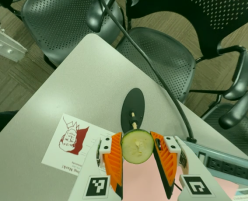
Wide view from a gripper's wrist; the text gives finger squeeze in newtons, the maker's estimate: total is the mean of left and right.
{"total": 13.4, "left": 13.4, "right": 13.5}